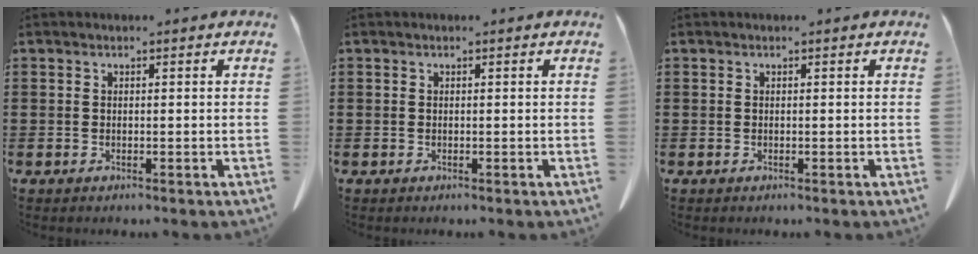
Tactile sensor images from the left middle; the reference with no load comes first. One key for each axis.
{"total": 0.0}
{"total": 0.0}